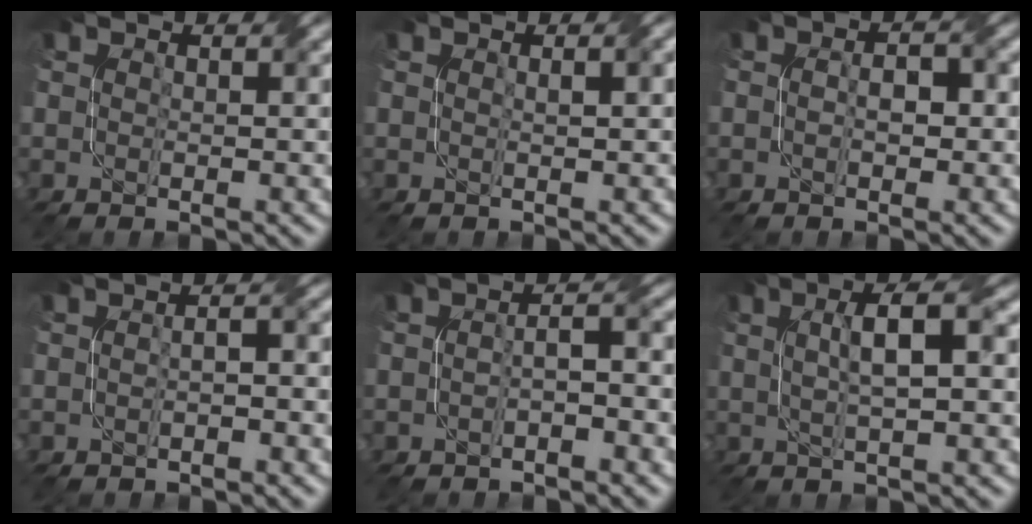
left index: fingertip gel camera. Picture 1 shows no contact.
{"total": 1.8, "force": [0.5, 0.6, 1.7], "torque": [-0.018, 0.007, 0.003]}
{"total": 1.8, "force": [-0.4, 0.9, 1.5], "torque": [-0.024, 0.008, -0.008]}
{"total": 1.9, "force": [-0.4, 0.6, 1.8], "torque": [-0.028, 0.003, -0.010]}
{"total": 2.5, "force": [-0.9, 0.5, 2.3], "torque": [-0.041, 0.010, -0.016]}
{"total": 4.5, "force": [0.8, 0.9, 4.3], "torque": [-0.073, 0.013, 0.015]}